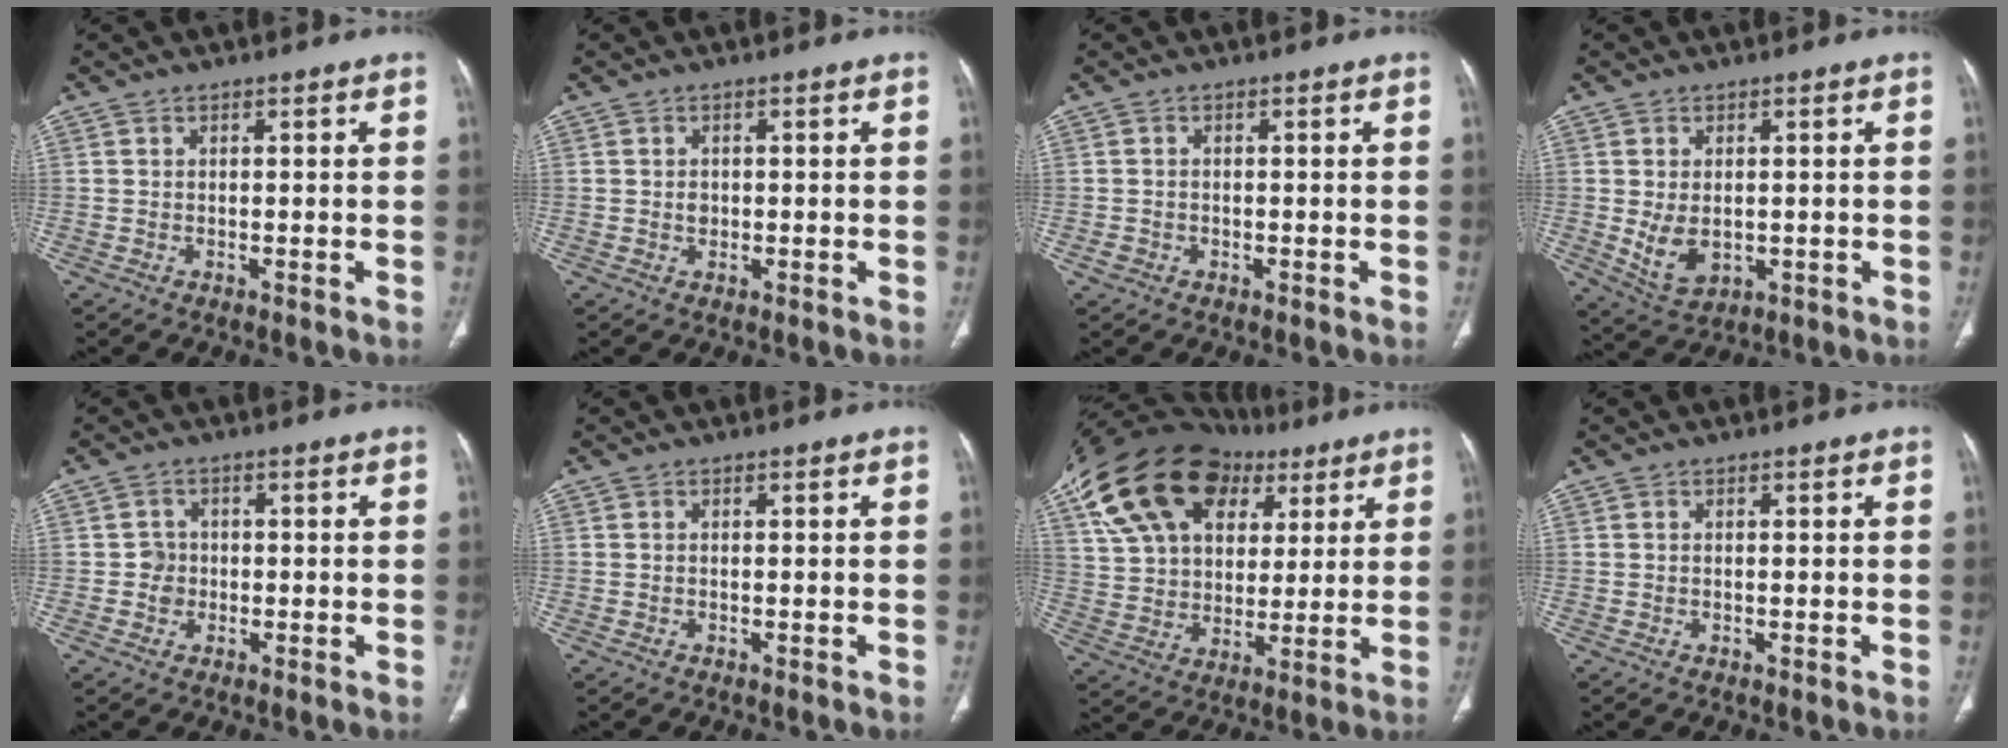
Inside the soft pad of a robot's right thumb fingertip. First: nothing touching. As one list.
[{"total": 1.2, "force": [0.0, 1.0, 0.6], "torque": [-0.008, 0.002, 0.001]}, {"total": 1.3, "force": [-0.5, 1.1, 0.4], "torque": [-0.009, 0.005, -0.009]}, {"total": 6.5, "force": [-0.4, 4.3, 4.9], "torque": [-0.082, -0.010, 0.010]}, {"total": 2.7, "force": [-0.4, 2.6, 0.7], "torque": [0.004, 0.009, -0.010]}, {"total": 0.0}, {"total": 24.3, "force": [12.8, 15.5, 13.8], "torque": [-0.242, 0.016, 0.233]}, {"total": 0.0}]